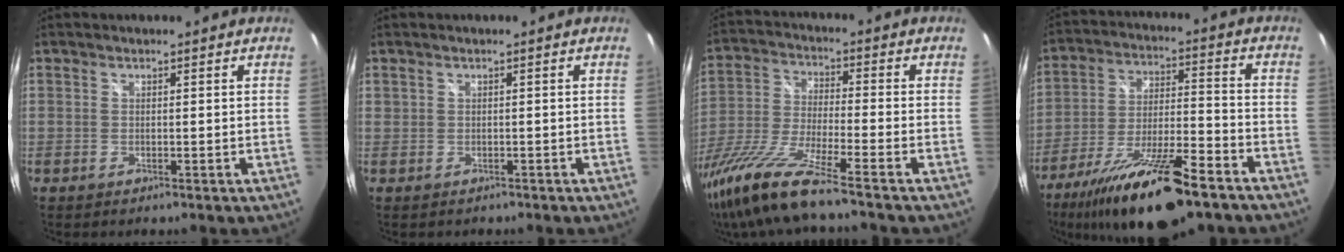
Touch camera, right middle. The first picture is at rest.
{"total": 0.6, "force": [-0.1, 0.6, 0.1], "torque": [0.000, 0.002, 0.001]}
{"total": 15.8, "force": [-12.1, -0.1, 10.1], "torque": [-0.212, -0.044, -0.228]}
{"total": 20.9, "force": [-15.2, 4.4, 13.6], "torque": [-0.257, -0.039, -0.254]}